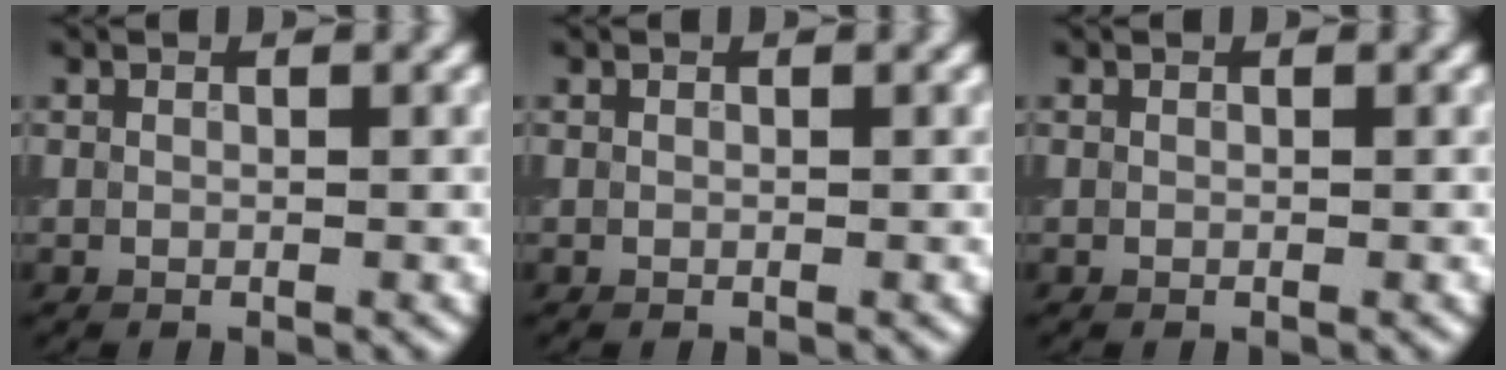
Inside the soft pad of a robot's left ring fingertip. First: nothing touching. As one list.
[{"total": 0.0}, {"total": 0.0}]